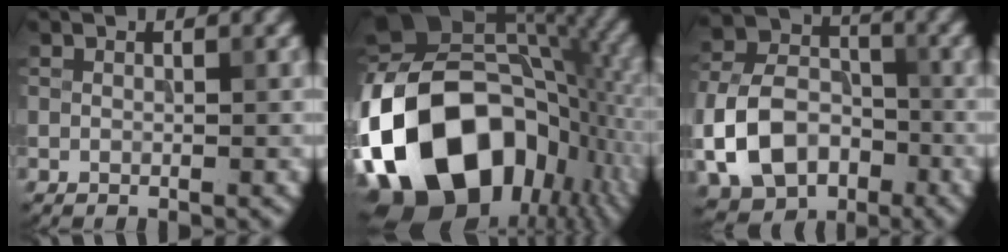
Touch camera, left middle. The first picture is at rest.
{"total": 20.2, "force": [-6.0, 13.1, 14.1], "torque": [-0.279, 0.005, -0.107]}
{"total": 9.3, "force": [-3.2, 6.8, 5.5], "torque": [-0.113, -0.005, -0.064]}